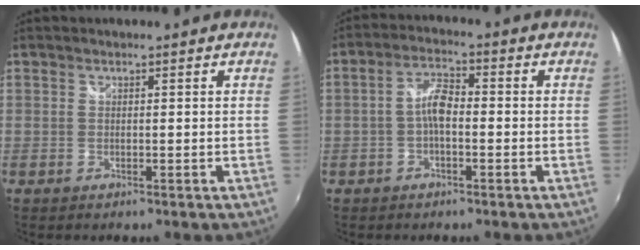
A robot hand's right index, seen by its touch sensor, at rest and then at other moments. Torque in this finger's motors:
{"motor_torque": [0.74, -0.26, 0.46, 0.10]}